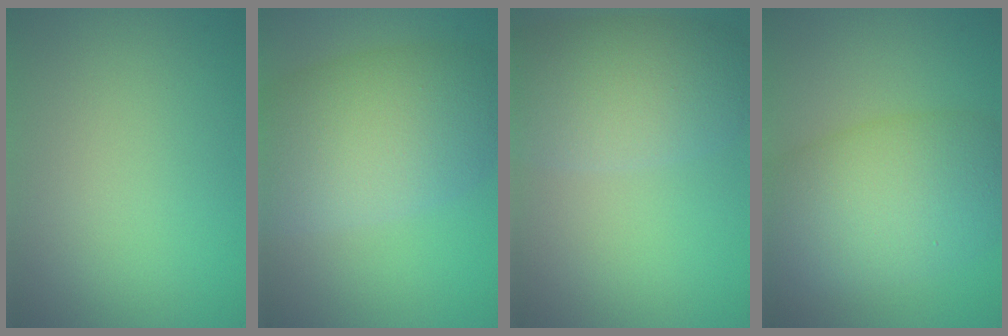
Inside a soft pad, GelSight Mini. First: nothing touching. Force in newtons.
{"total": 9.8, "press": 9.8, "slide": 0.3}
{"total": 6.3, "press": 6.3, "slide": 0.4}
{"total": 9.4, "press": 9.3, "slide": 0.4}